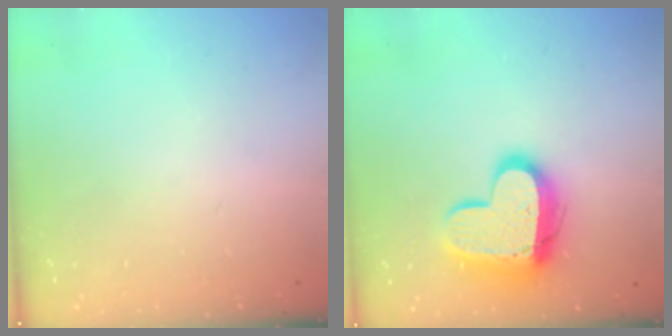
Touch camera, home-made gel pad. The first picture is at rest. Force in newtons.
{"total": 16.9, "press": 16.8, "slide": 1.4}